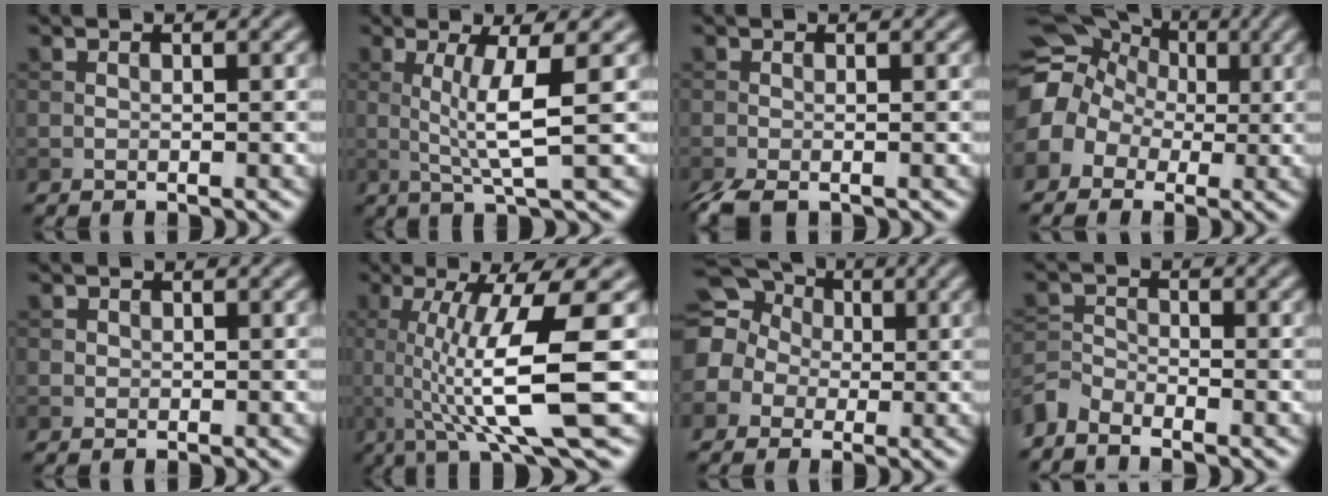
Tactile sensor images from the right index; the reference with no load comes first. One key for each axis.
{"total": 4.7, "fx": 0.5, "fy": 0.5, "fz": 4.7, "tx": -0.088, "ty": -0.004, "tz": 0.014}
{"total": 2.7, "fx": -1.7, "fy": 0.6, "fz": 2.0, "tx": -0.042, "ty": -0.010, "tz": -0.037}
{"total": 10.3, "fx": -0.1, "fy": 8.9, "fz": 5.2, "tx": -0.113, "ty": 0.027, "tz": -0.044}
{"total": 0.5, "fx": 0.1, "fy": 0.5, "fz": 0.0, "tx": 0.005, "ty": -0.002, "tz": 0.002}
{"total": 9.8, "fx": 0.0, "fy": 1.8, "fz": 9.6, "tx": -0.132, "ty": -0.008, "tz": 0.003}
{"total": 13.8, "fx": 1.7, "fy": 12.6, "fz": 5.3, "tx": -0.138, "ty": 0.029, "tz": -0.018}
{"total": 3.0, "fx": -2.7, "fy": 1.0, "fz": 0.8, "tx": -0.018, "ty": -0.001, "tz": -0.066}